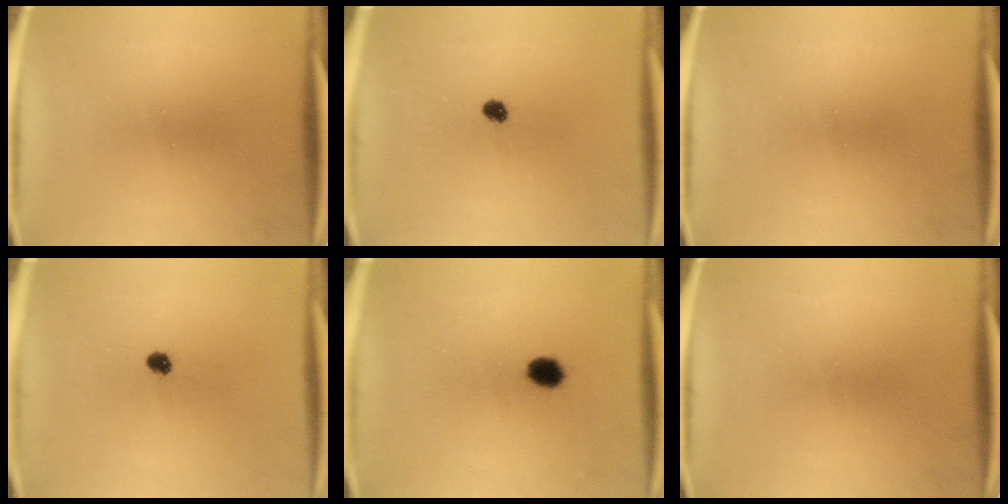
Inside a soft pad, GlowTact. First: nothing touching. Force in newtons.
{"total": 1.9}
{"total": 0.0}
{"total": 1.9}
{"total": 4.1}
{"total": 0.0}